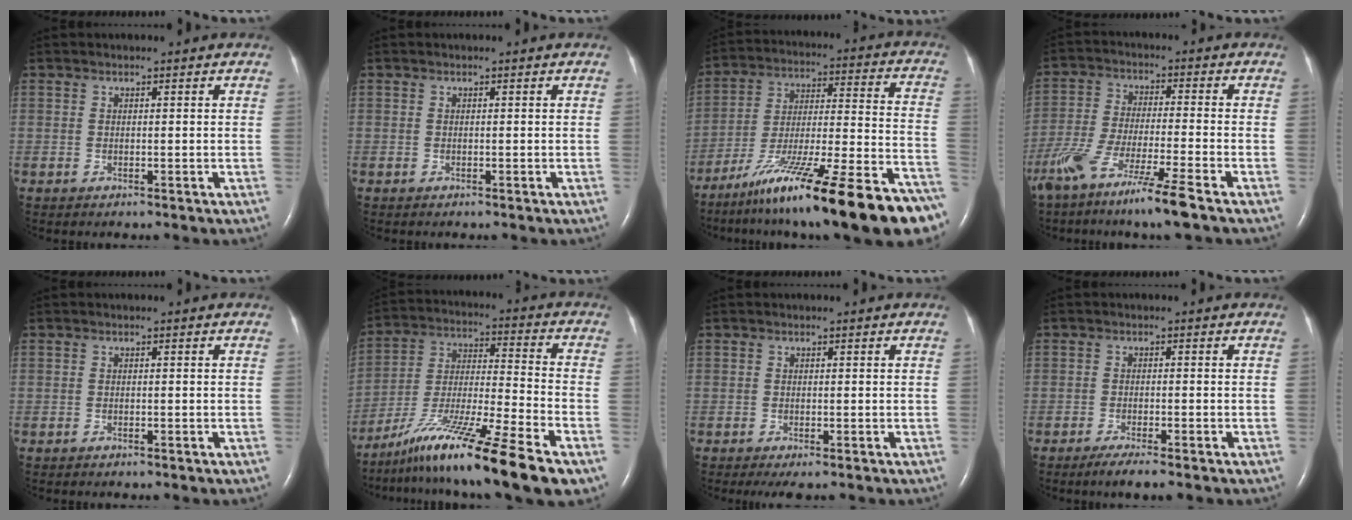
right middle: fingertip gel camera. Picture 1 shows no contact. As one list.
[{"total": 0.0}, {"total": 26.8, "force": [-20.0, 1.6, 17.7], "torque": [-0.209, -0.010, -0.322]}, {"total": 11.7, "force": [-8.1, -0.6, 8.4], "torque": [-0.161, -0.038, -0.148]}, {"total": 0.0}, {"total": 18.4, "force": [-12.9, -0.6, 13.0], "torque": [-0.234, -0.036, -0.230]}, {"total": 2.1, "force": [-1.3, 0.5, 1.5], "torque": [-0.024, -0.006, -0.019]}, {"total": 4.0, "force": [-2.9, 0.3, 2.8], "torque": [-0.049, -0.011, -0.042]}]